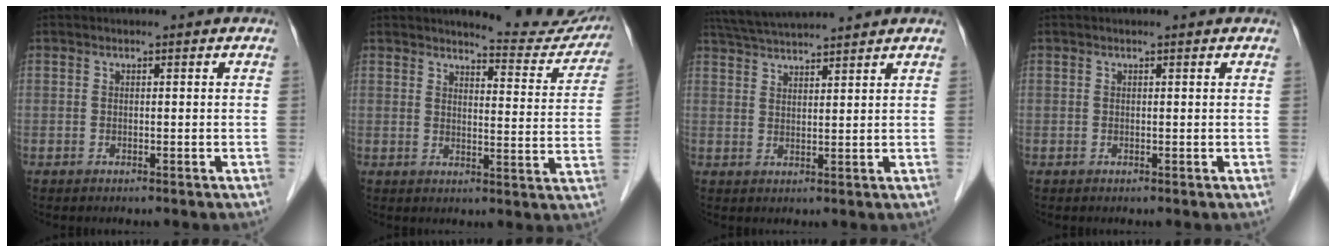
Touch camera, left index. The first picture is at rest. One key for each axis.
{"total": 11.4, "fx": 11.2, "fy": 1.5, "fz": 2.0, "tx": -0.010, "ty": -0.046, "tz": 0.117}
{"total": 8.8, "fx": 8.3, "fy": -0.6, "fz": 3.0, "tx": -0.060, "ty": 0.032, "tz": 0.137}
{"total": 0.8, "fx": 0.8, "fy": 0.0, "fz": 0.3, "tx": -0.011, "ty": 0.006, "tz": 0.012}